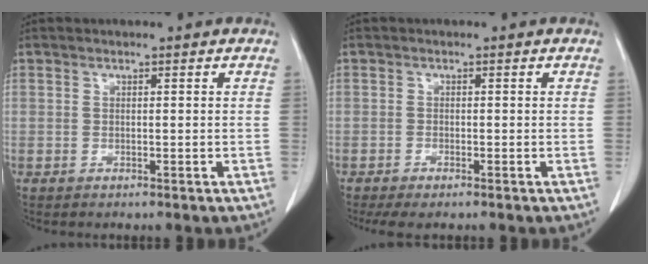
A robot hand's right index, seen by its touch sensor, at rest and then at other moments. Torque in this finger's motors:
{"motor_torque": [0.19, -0.15, 0.13, 0.05]}